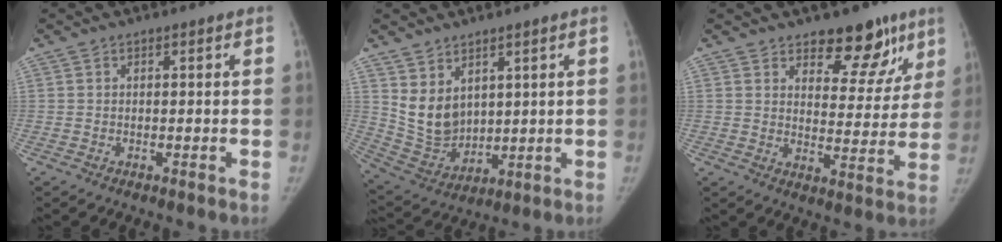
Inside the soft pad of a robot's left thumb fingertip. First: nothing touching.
{"total": 9.3, "force": [3.9, 6.5, 5.3], "torque": [-0.070, -0.030, 0.102]}
{"total": 12.2, "force": [8.2, 6.4, 6.3], "torque": [-0.024, -0.047, 0.116]}